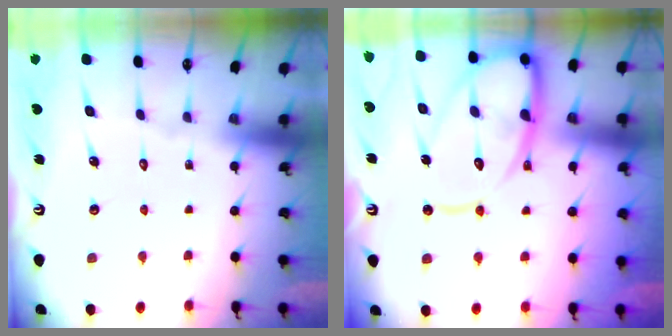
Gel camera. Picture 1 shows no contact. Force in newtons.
{"total": 17.7, "press": 17.6, "slide": 1.8}